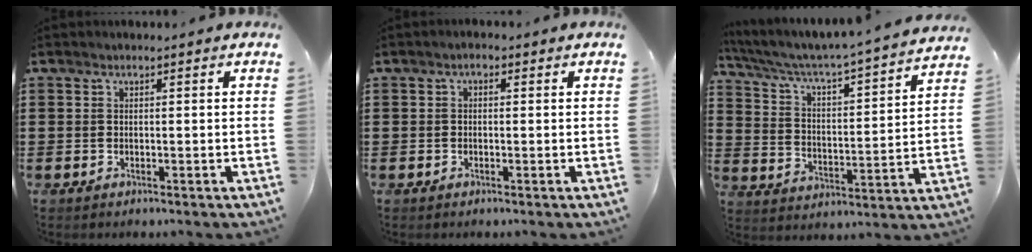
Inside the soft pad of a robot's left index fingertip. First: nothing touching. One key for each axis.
{"total": 1.1, "fx": -0.3, "fy": 0.7, "fz": 0.8, "tx": -0.017, "ty": 0.003, "tz": -0.006}
{"total": 3.6, "fx": 3.2, "fy": 0.1, "fz": 1.6, "tx": -0.051, "ty": -0.039, "tz": 0.040}